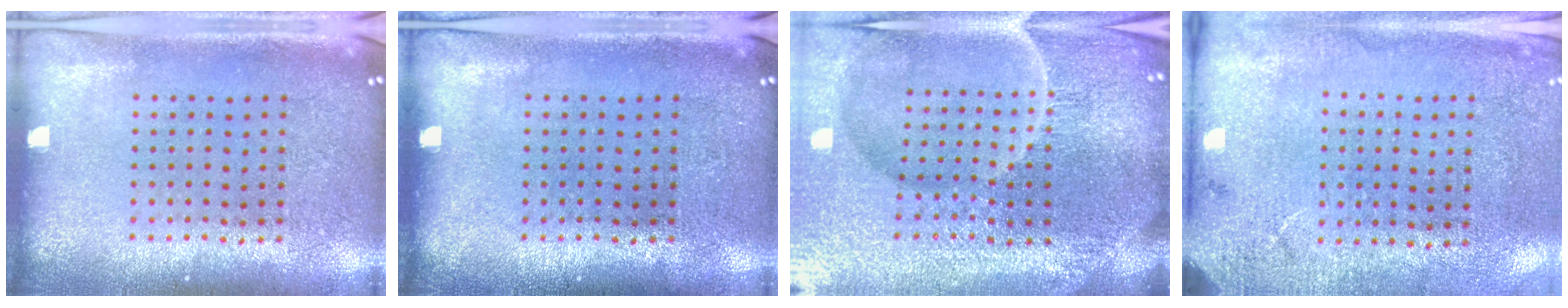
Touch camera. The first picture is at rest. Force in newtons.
{"total": 0.0}
{"total": 6.3, "press": 5.7, "slide": 2.7}
{"total": 2.7, "press": 2.2, "slide": 1.5}